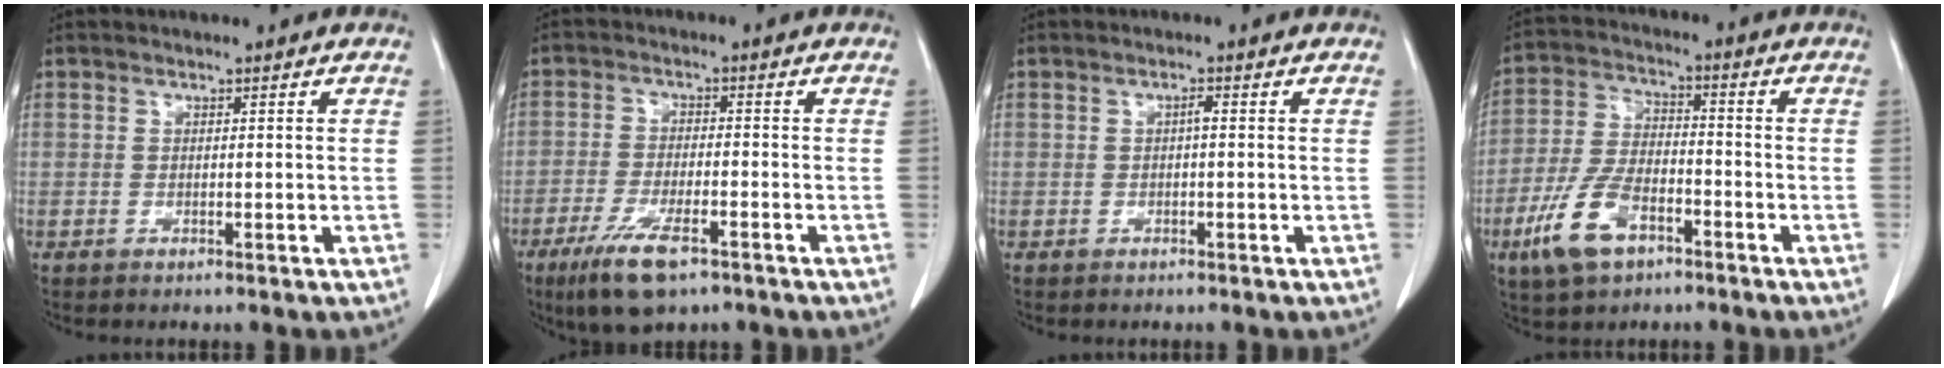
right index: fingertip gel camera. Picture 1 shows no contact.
{"total": 8.4, "force": [-5.2, 2.1, 6.2], "torque": [-0.121, -0.017, -0.088]}
{"total": 0.9, "force": [0.0, 0.2, 0.9], "torque": [-0.014, 0.002, 0.000]}
{"total": 10.2, "force": [-5.4, 4.8, 7.2], "torque": [-0.167, -0.001, -0.103]}